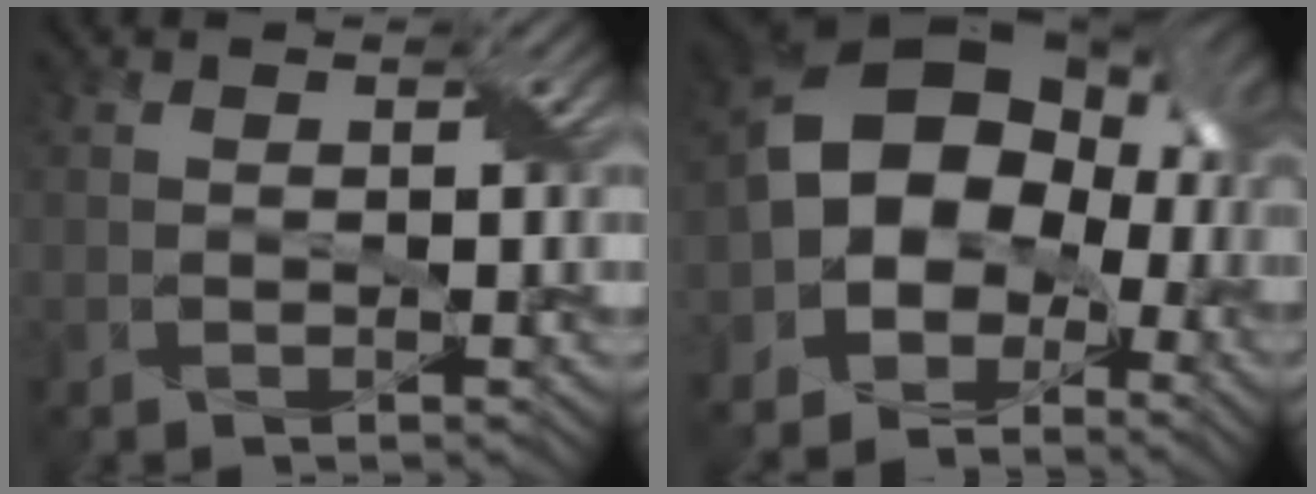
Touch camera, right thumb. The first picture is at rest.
{"total": 15.7, "force": [-2.6, 12.5, 9.2], "torque": [-0.167, -0.014, -0.048]}